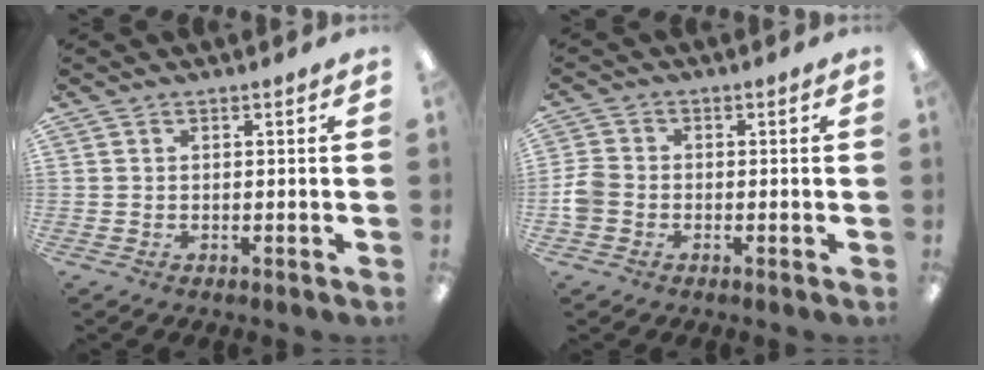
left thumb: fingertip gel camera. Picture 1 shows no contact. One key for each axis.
{"total": 4.3, "fx": -1.2, "fy": 3.6, "fz": 2.1, "tx": -0.039, "ty": 0.011, "tz": -0.020}